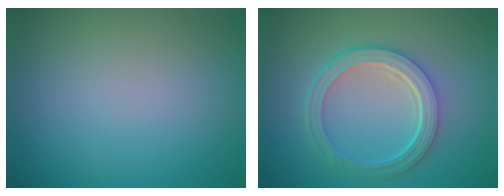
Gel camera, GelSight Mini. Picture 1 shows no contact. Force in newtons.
{"total": 5.4, "press": 4.0, "slide": 3.6}